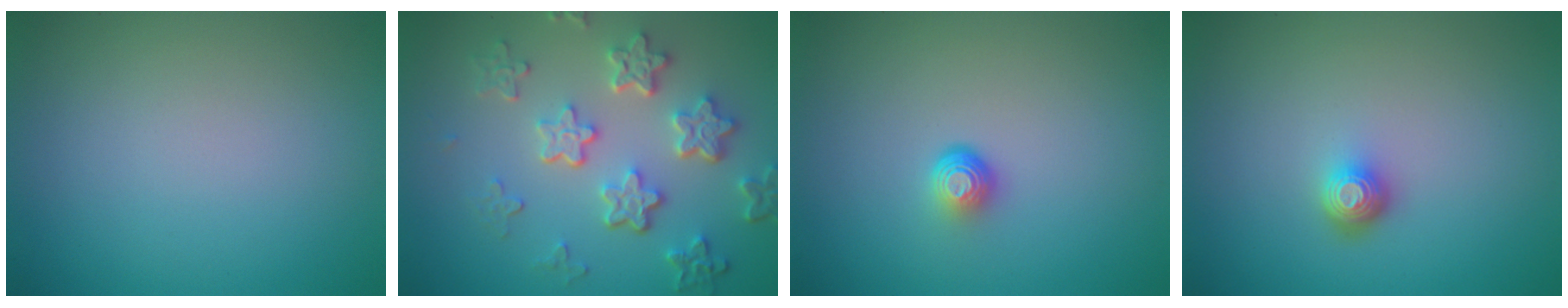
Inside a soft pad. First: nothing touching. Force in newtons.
{"total": 5.7, "press": 4.3, "slide": 3.7}
{"total": 1.8, "press": 1.1, "slide": 1.4}
{"total": 1.7, "press": 1.3, "slide": 1.2}